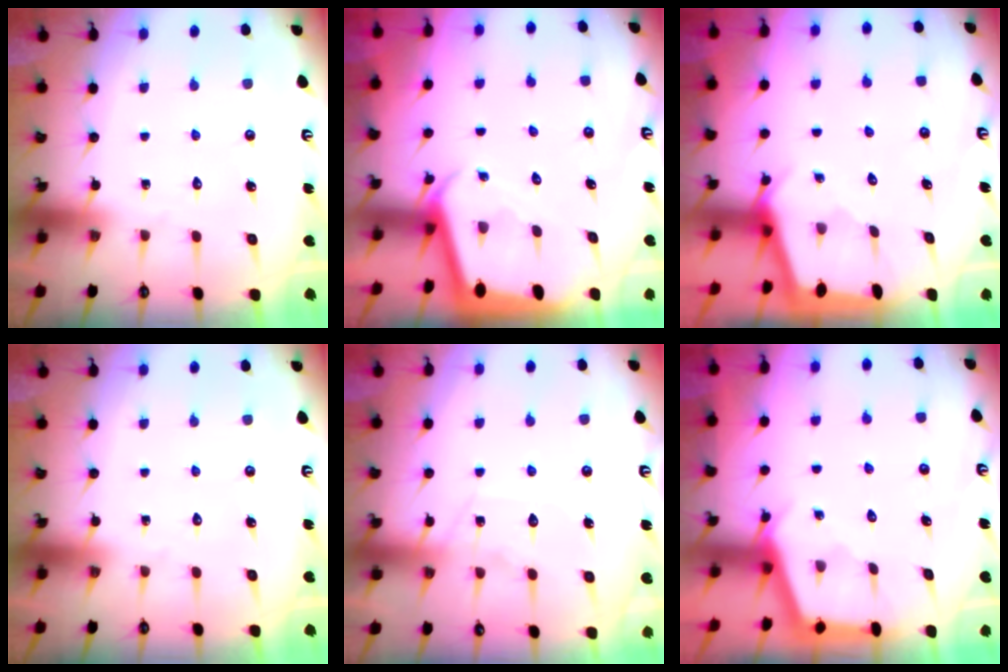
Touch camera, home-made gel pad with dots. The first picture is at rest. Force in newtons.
{"total": 2.0, "press": 2.0, "slide": 0.1}
{"total": 2.2, "press": 2.2, "slide": 0.3}
{"total": 0.0}
{"total": 11.2, "press": 11.1, "slide": 1.0}
{"total": 2.9, "press": 2.9, "slide": 0.3}